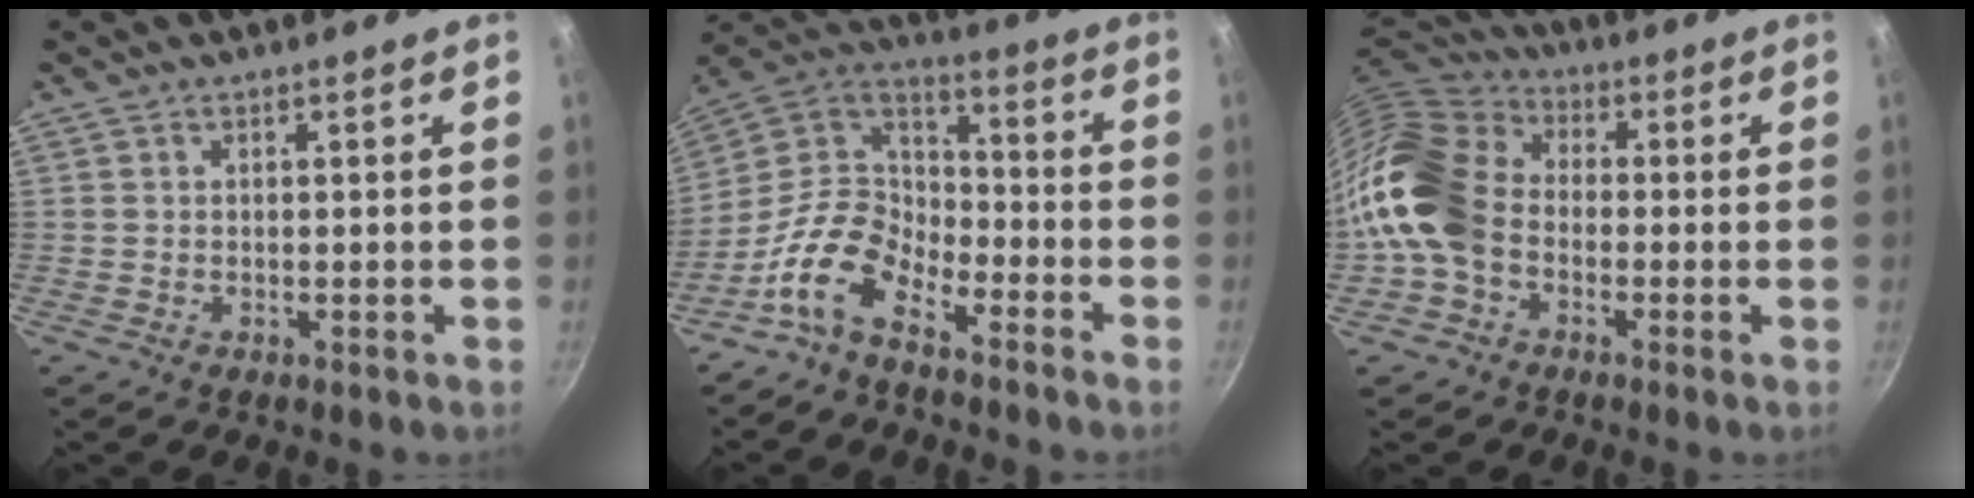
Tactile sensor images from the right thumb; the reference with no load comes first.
{"total": 12.7, "force": [-8.3, 6.7, 6.8], "torque": [-0.114, 0.084, -0.183]}
{"total": 16.1, "force": [-3.1, 11.9, 10.3], "torque": [-0.185, 0.044, -0.083]}